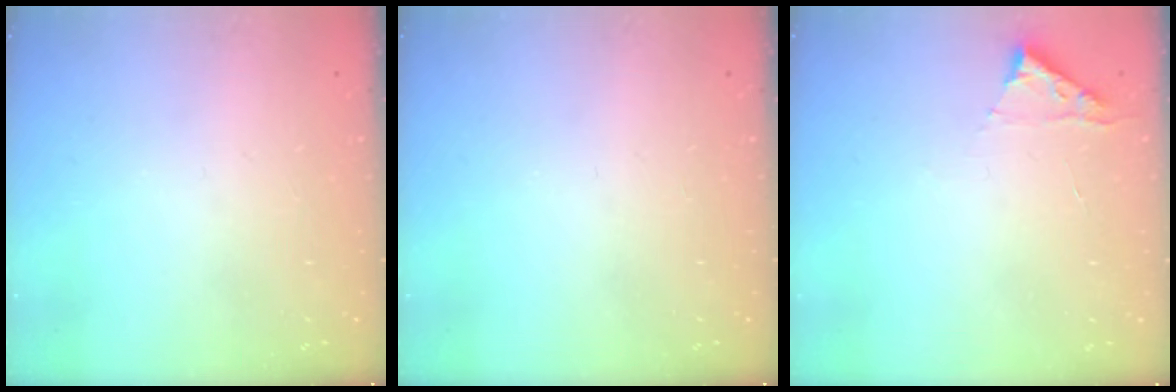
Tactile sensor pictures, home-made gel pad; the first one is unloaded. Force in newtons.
{"total": 0.0}
{"total": 2.8, "press": 2.8, "slide": 0.3}